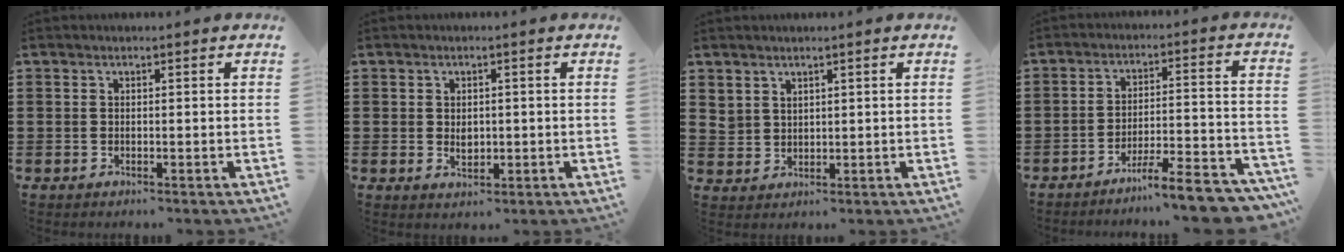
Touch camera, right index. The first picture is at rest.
{"total": 2.0, "force": [0.0, 1.4, 1.5], "torque": [-0.022, 0.002, -0.002]}
{"total": 2.6, "force": [2.3, 1.3, 0.0], "torque": [-0.009, 0.003, 0.046]}
{"total": 8.2, "force": [-7.2, 0.3, 3.9], "torque": [-0.053, 0.009, -0.133]}